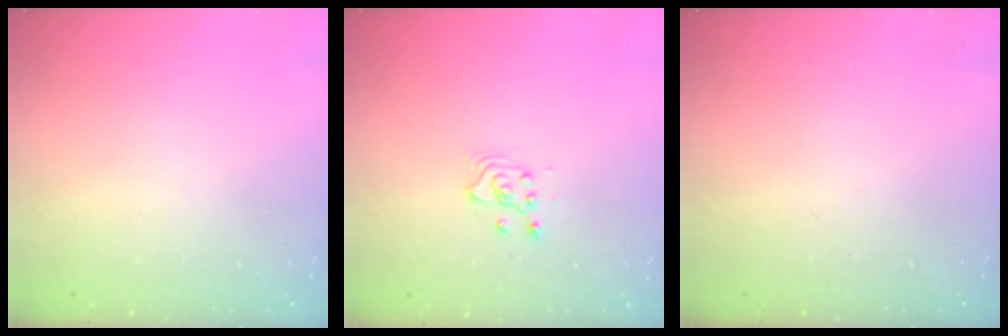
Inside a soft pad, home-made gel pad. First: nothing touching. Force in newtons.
{"total": 3.6, "press": 3.3, "slide": 1.4}
{"total": 0.0}